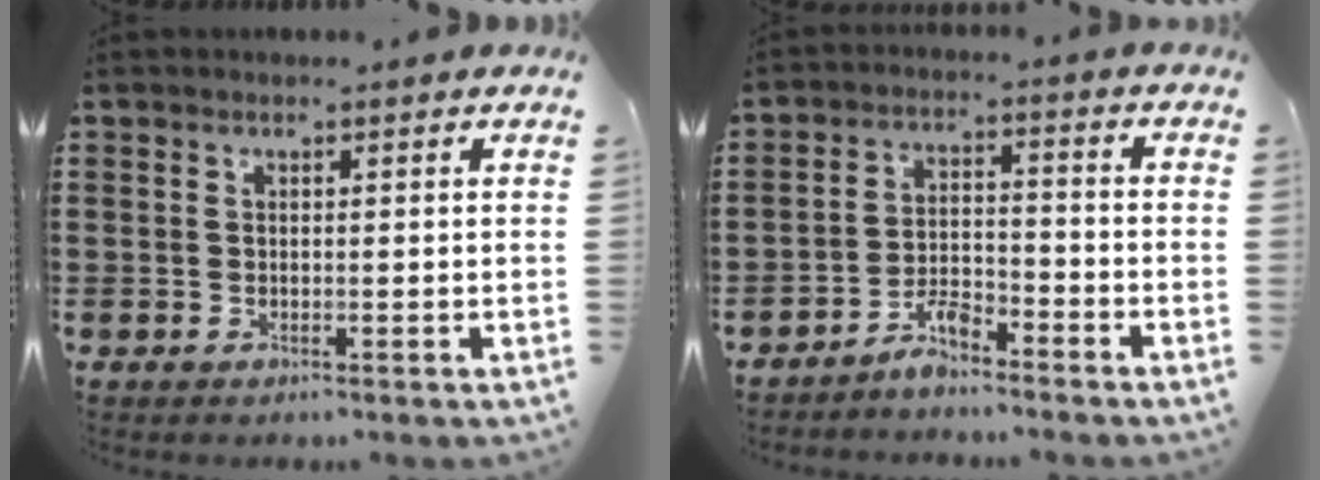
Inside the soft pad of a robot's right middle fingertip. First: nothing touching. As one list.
[{"total": 4.3, "force": [-4.1, 0.7, 1.2], "torque": [-0.026, 0.010, -0.081]}]